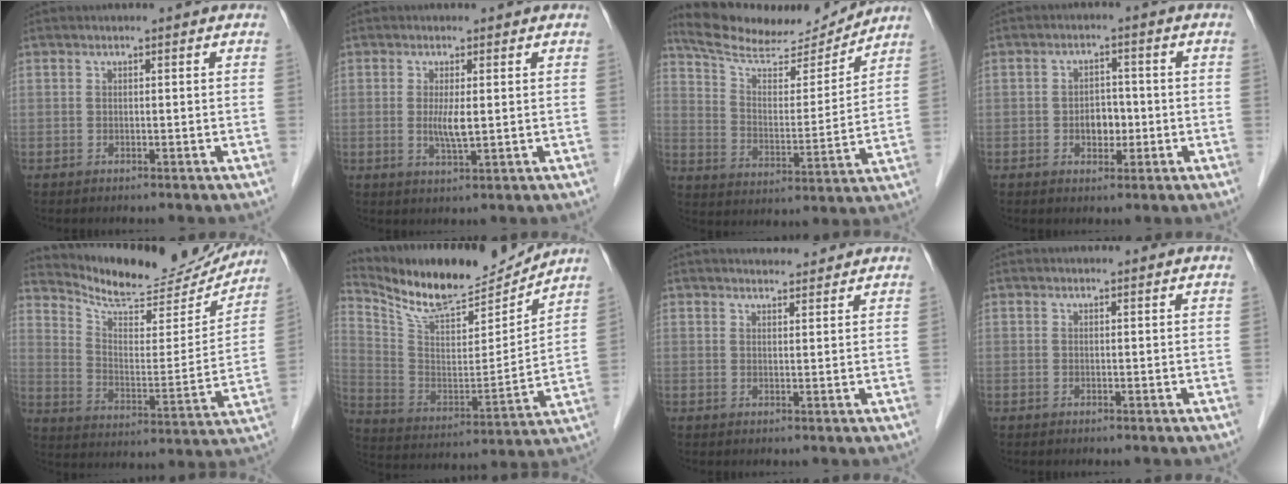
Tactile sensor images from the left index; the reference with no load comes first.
{"total": 3.0, "force": [0.2, 0.4, 3.0], "torque": [-0.062, -0.007, 0.006]}
{"total": 15.7, "force": [14.8, 2.2, 4.9], "torque": [-0.087, -0.009, 0.241]}
{"total": 3.7, "force": [-0.8, 2.5, 2.6], "torque": [-0.038, 0.007, -0.010]}
{"total": 19.3, "force": [18.3, 4.0, 4.4], "torque": [-0.072, -0.036, 0.261]}
{"total": 16.8, "force": [15.6, 3.1, 5.4], "torque": [-0.114, -0.017, 0.269]}
{"total": 4.8, "force": [4.6, 0.8, 1.0], "torque": [-0.014, 0.015, 0.061]}
{"total": 0.6, "force": [0.6, 0.0, 0.1], "torque": [-0.005, 0.005, 0.010]}